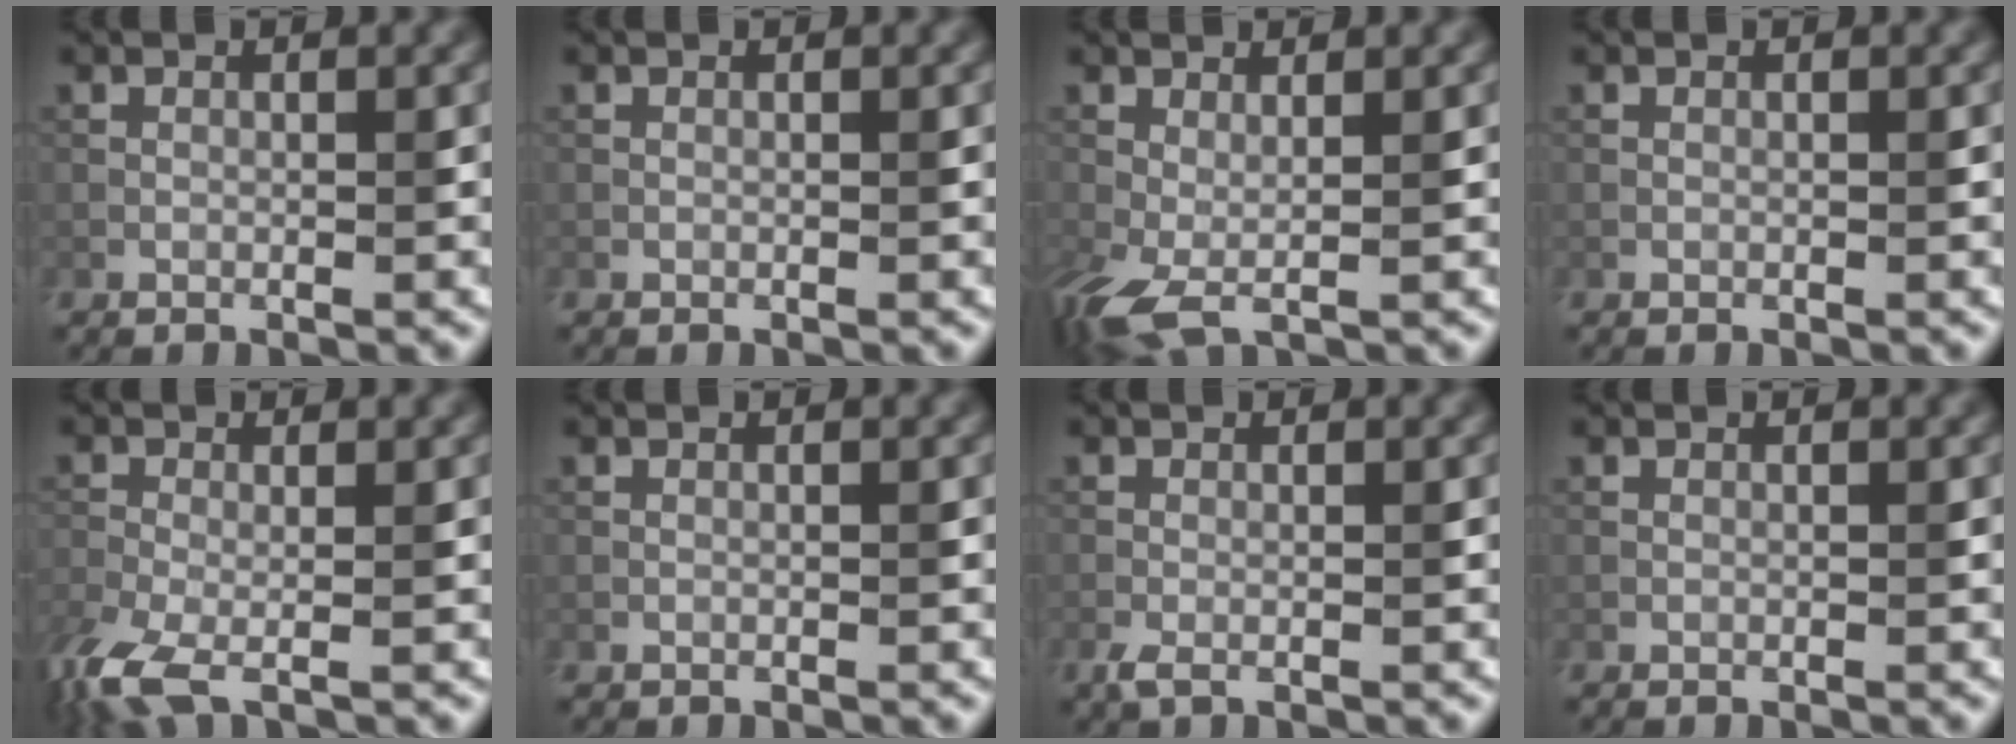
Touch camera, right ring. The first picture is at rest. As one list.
[{"total": 0.0}, {"total": 4.6, "force": [-0.2, 1.9, 4.2], "torque": [-0.090, -0.012, -0.002]}, {"total": 0.0}, {"total": 7.7, "force": [-3.7, 3.3, 5.9], "torque": [-0.143, -0.030, -0.066]}, {"total": 0.0}, {"total": 1.3, "force": [-0.6, 0.5, 1.1], "torque": [-0.029, -0.004, -0.010]}, {"total": 0.0}]